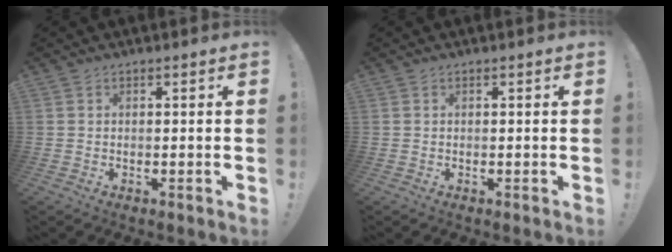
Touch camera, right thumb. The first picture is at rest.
{"total": 0.0}